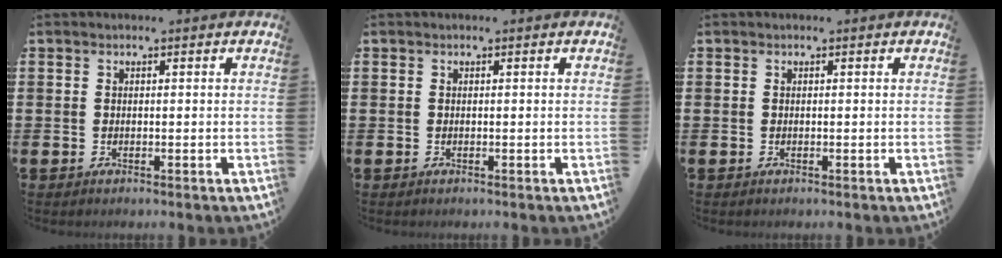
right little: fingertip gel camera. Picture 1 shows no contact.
{"total": 0.0}
{"total": 0.0}